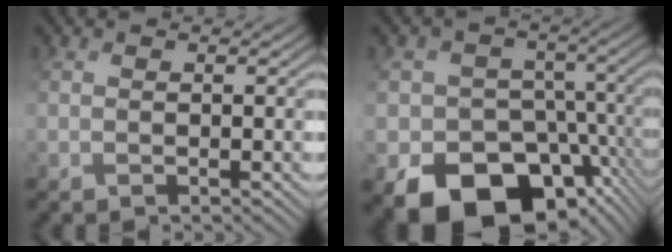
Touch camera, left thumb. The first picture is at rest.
{"total": 13.9, "force": [-6.4, 10.2, 7.0], "torque": [-0.112, -0.041, -0.105]}